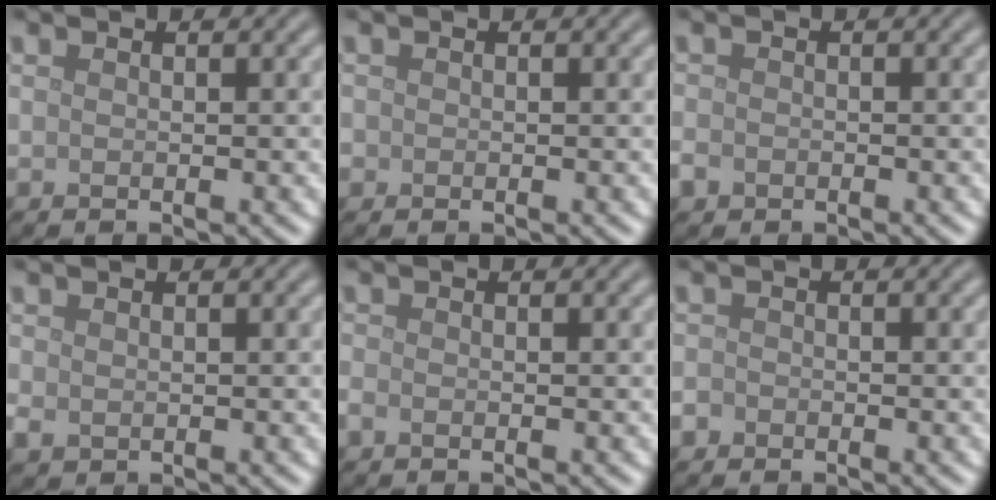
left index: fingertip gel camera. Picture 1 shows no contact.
{"total": 0.7, "force": [-0.2, 0.7, 0.1], "torque": [0.004, -0.005, -0.005]}
{"total": 1.4, "force": [-0.8, 1.0, 0.4], "torque": [-0.005, -0.003, -0.020]}
{"total": 1.3, "force": [-0.1, 1.1, 0.6], "torque": [-0.016, -0.002, -0.001]}
{"total": 0.9, "force": [-0.6, 0.5, 0.4], "torque": [-0.010, -0.003, -0.013]}
{"total": 1.0, "force": [-0.6, 0.8, 0.1], "torque": [0.001, -0.001, -0.015]}